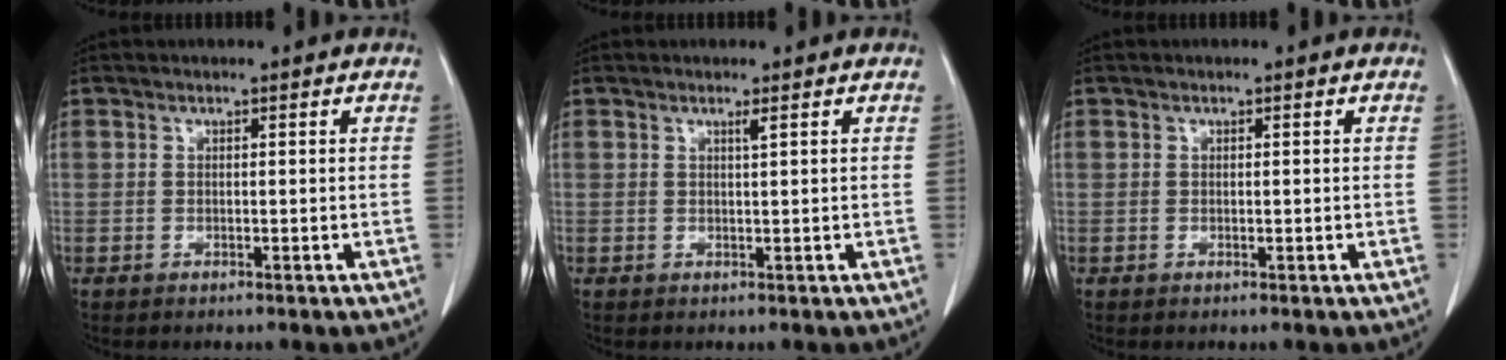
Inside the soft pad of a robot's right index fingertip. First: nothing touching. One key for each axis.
{"total": 0.7, "fx": 0.4, "fy": -0.2, "fz": 0.5, "tx": -0.018, "ty": -0.004, "tz": 0.010}
{"total": 0.0}